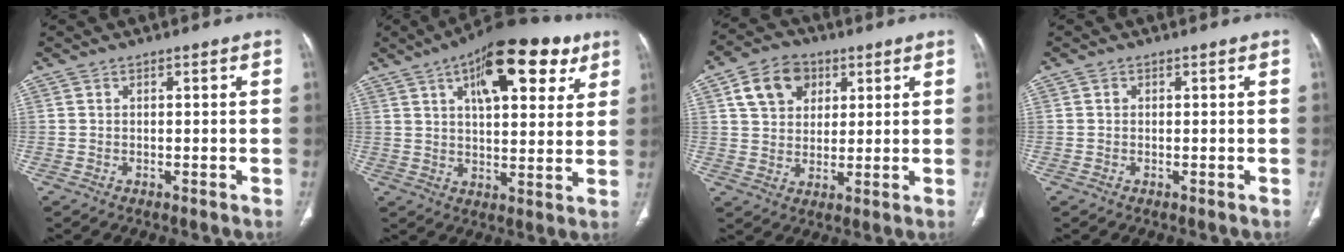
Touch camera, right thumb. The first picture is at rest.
{"total": 20.5, "force": [9.6, 8.9, 15.8], "torque": [-0.200, -0.011, 0.142]}
{"total": 10.0, "force": [4.0, 7.7, 5.0], "torque": [-0.057, -0.006, 0.068]}
{"total": 0.6, "force": [0.1, 0.5, 0.2], "torque": [-0.001, 0.002, 0.002]}